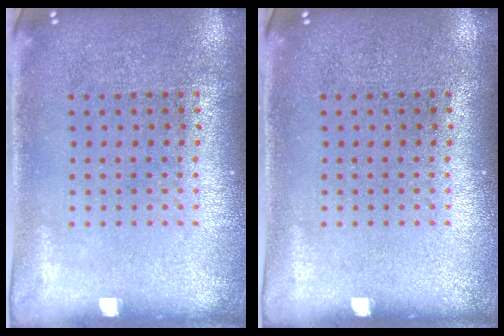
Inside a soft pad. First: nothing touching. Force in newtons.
{"total": 0.0}